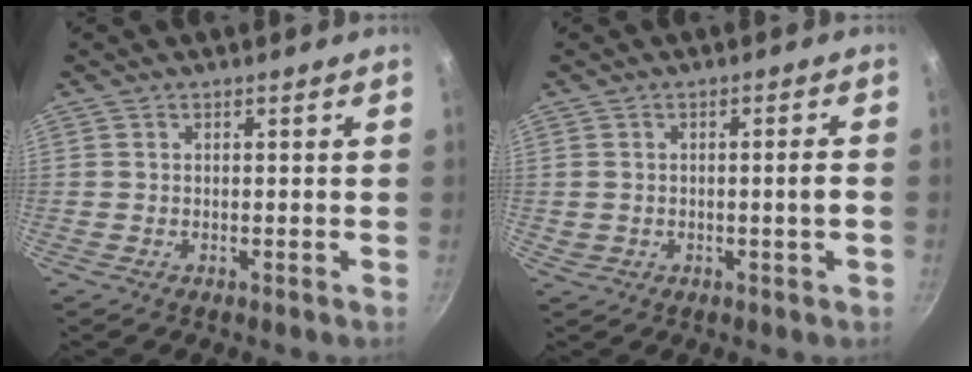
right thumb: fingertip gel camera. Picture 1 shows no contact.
{"total": 2.8, "force": [-0.3, 0.7, 2.7], "torque": [-0.040, 0.011, 0.004]}